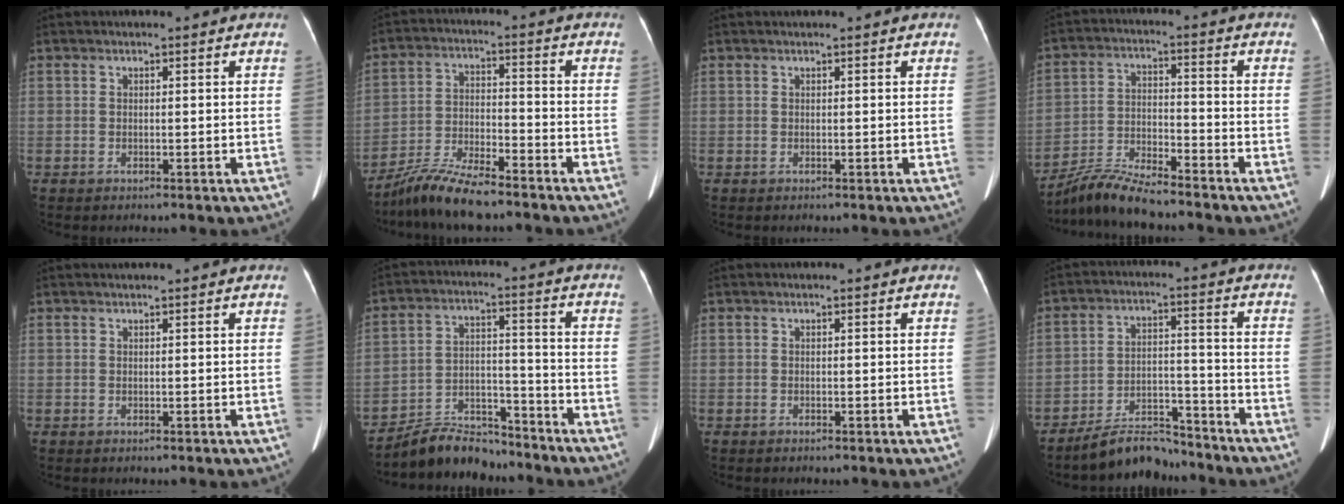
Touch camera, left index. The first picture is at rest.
{"total": 9.2, "force": [-8.1, 1.0, 4.2], "torque": [-0.088, -0.013, -0.146]}
{"total": 0.0}
{"total": 9.0, "force": [-8.5, 0.5, 2.9], "torque": [-0.061, -0.010, -0.153]}
{"total": 0.5, "force": [0.5, -0.1, 0.2], "torque": [-0.006, 0.006, 0.012]}
{"total": 9.7, "force": [-9.4, 2.3, 1.1], "torque": [-0.023, 0.017, -0.163]}
{"total": 0.0}
{"total": 8.3, "force": [-7.8, 2.1, 1.6], "torque": [-0.032, 0.013, -0.130]}